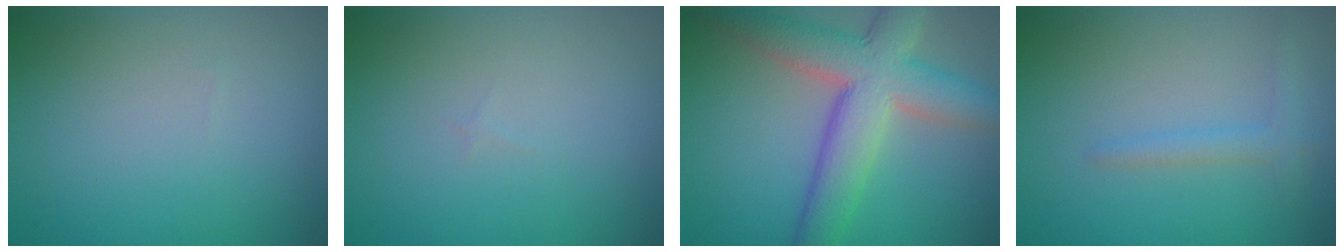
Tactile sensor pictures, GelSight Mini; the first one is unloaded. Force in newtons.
{"total": 0.0}
{"total": 8.5, "press": 8.5, "slide": 0.6}
{"total": 1.4, "press": 1.4, "slide": 0.2}